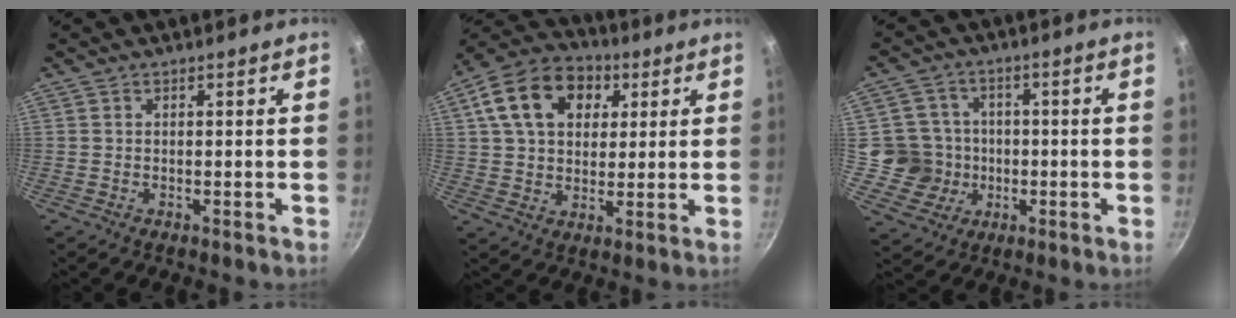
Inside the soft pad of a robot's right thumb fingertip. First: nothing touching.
{"total": 16.1, "force": [5.3, 11.5, 9.8], "torque": [-0.155, 0.014, 0.075]}
{"total": 9.0, "force": [-1.0, 8.9, 1.4], "torque": [0.010, 0.021, -0.022]}